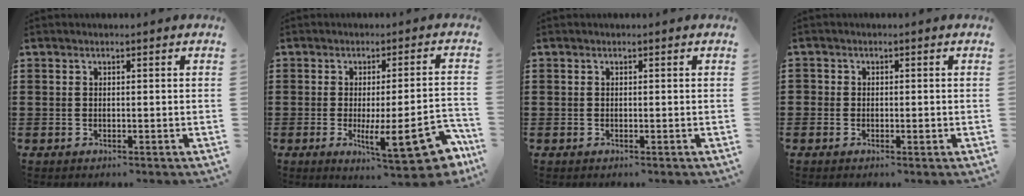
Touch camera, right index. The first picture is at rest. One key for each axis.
{"total": 12.4, "fx": -4.4, "fy": 2.6, "fz": 11.3, "tx": -0.158, "ty": -0.009, "tz": -0.066}
{"total": 0.0}
{"total": 1.1, "fx": -0.4, "fy": 0.8, "fz": 0.6, "tx": -0.012, "ty": -0.002, "tz": -0.008}